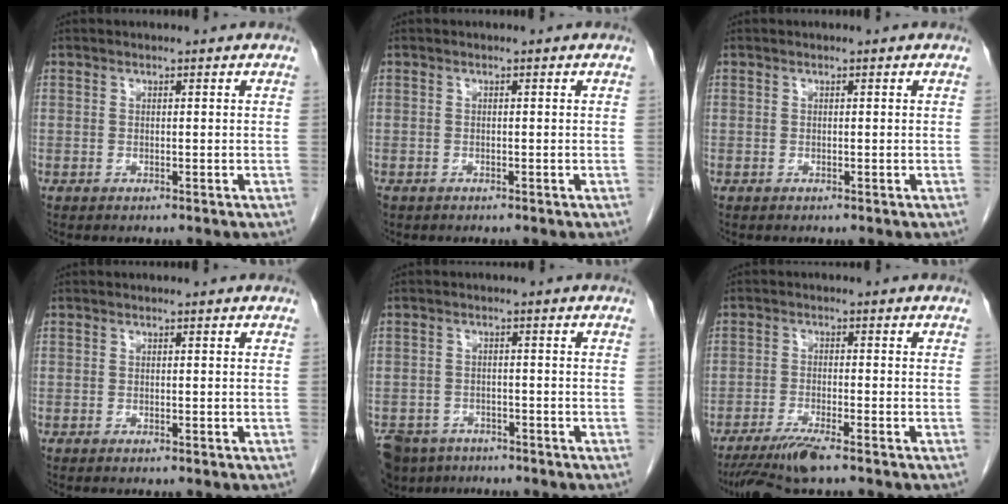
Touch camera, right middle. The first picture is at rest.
{"total": 0.9, "force": [-0.7, 0.6, 0.1], "torque": [-0.009, 0.002, -0.011]}
{"total": 0.0}
{"total": 0.0}
{"total": 7.9, "force": [-6.3, 4.3, 1.9], "torque": [-0.035, -0.008, -0.100]}
{"total": 6.1, "force": [-4.8, -0.3, 3.8], "torque": [-0.068, -0.019, -0.088]}